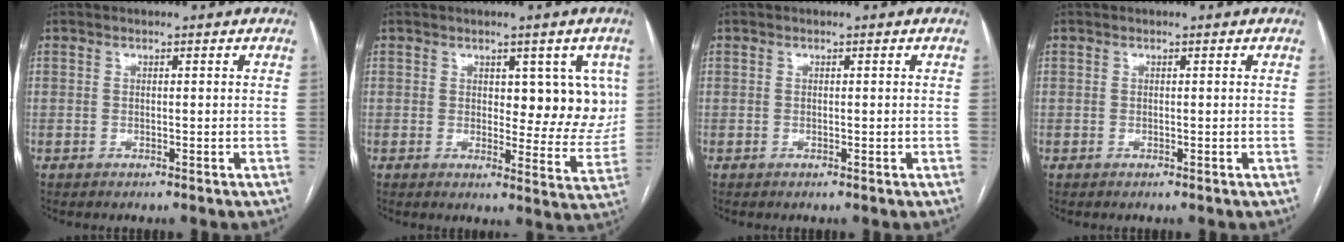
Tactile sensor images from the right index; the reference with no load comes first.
{"total": 7.2, "force": [2.3, 3.7, 5.7], "torque": [-0.047, 0.000, 0.030]}
{"total": 0.0}
{"total": 0.0}